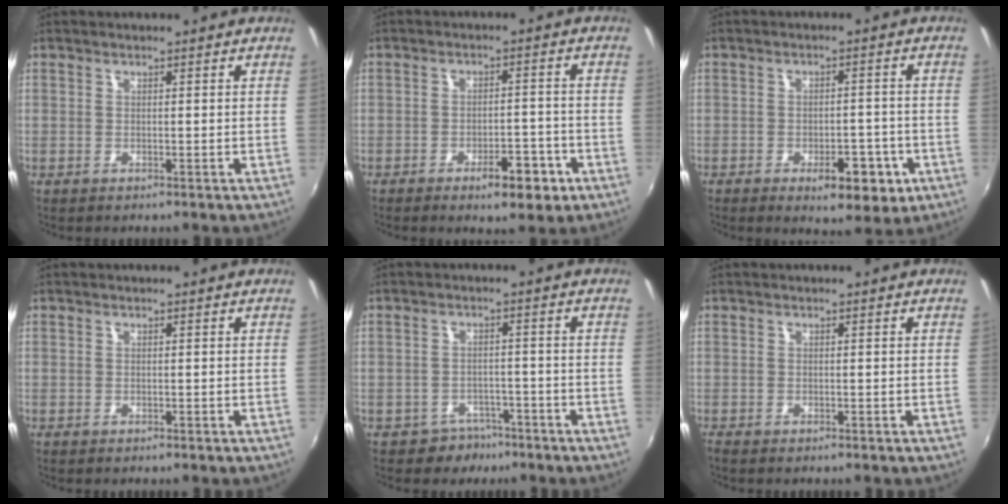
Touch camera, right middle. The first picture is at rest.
{"total": 6.7, "force": [-3.9, 2.6, 4.8], "torque": [-0.079, 0.003, -0.045]}
{"total": 8.3, "force": [-4.0, 3.9, 6.2], "torque": [-0.097, -0.003, -0.045]}
{"total": 0.0}
{"total": 4.7, "force": [-3.4, 3.3, 0.2], "torque": [-0.012, 0.014, -0.046]}
{"total": 0.6, "force": [-0.6, 0.1, 0.1], "torque": [-0.003, -0.004, -0.013]}